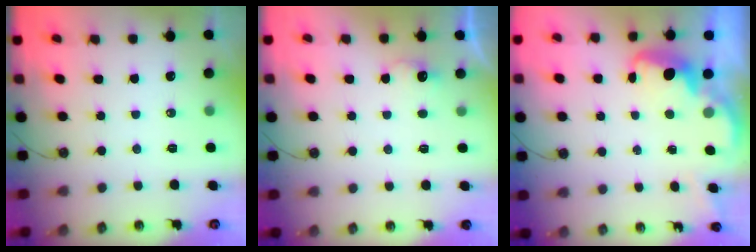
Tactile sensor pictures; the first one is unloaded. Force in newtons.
{"total": 5.1, "press": 5.0, "slide": 0.9}
{"total": 2.6, "press": 2.6, "slide": 0.5}